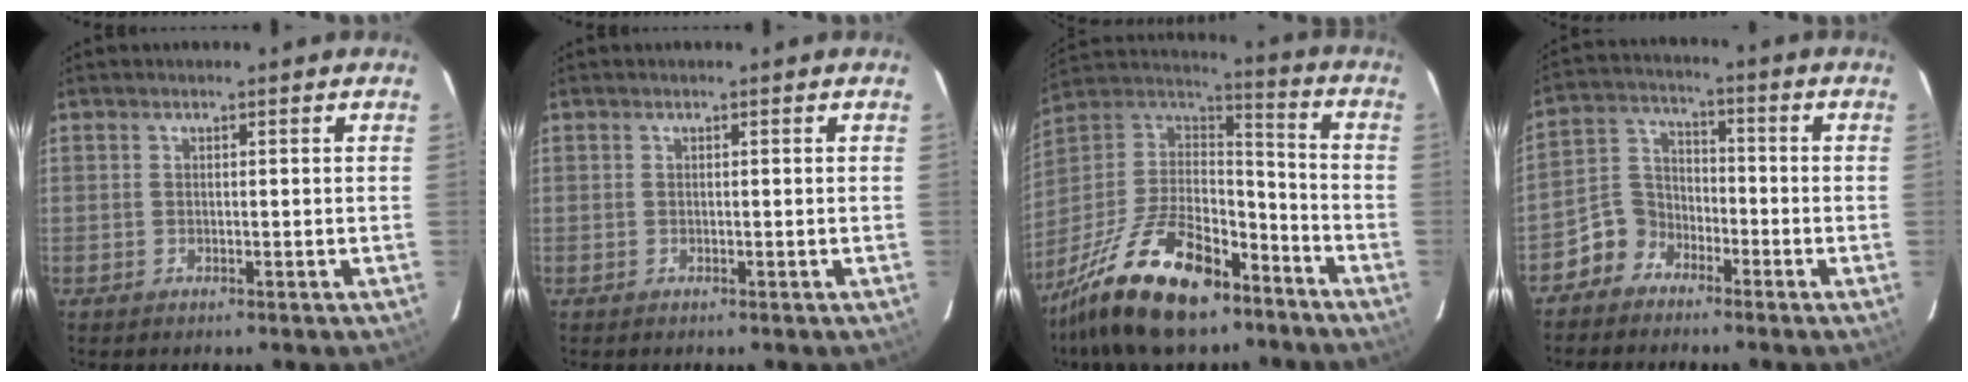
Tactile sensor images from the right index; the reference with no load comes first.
{"total": 0.0}
{"total": 24.8, "force": [-16.5, 10.8, 15.1], "torque": [-0.306, -0.004, -0.274]}
{"total": 6.7, "force": [-4.4, 4.9, 0.8], "torque": [-0.022, 0.033, -0.095]}